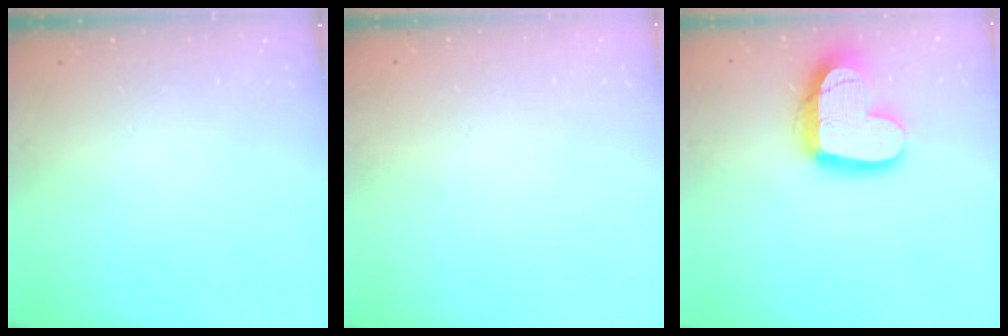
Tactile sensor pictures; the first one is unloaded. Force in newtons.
{"total": 0.0}
{"total": 17.0, "press": 17.0, "slide": 1.5}